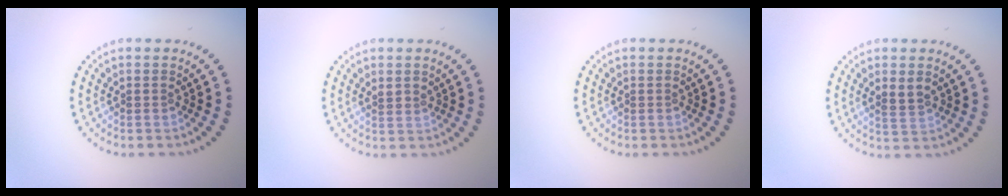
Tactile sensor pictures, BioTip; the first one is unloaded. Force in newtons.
{"total": 0.8, "press": 0.5, "slide": 0.6}
{"total": 0.0}
{"total": 2.0, "press": 1.9, "slide": 0.4}